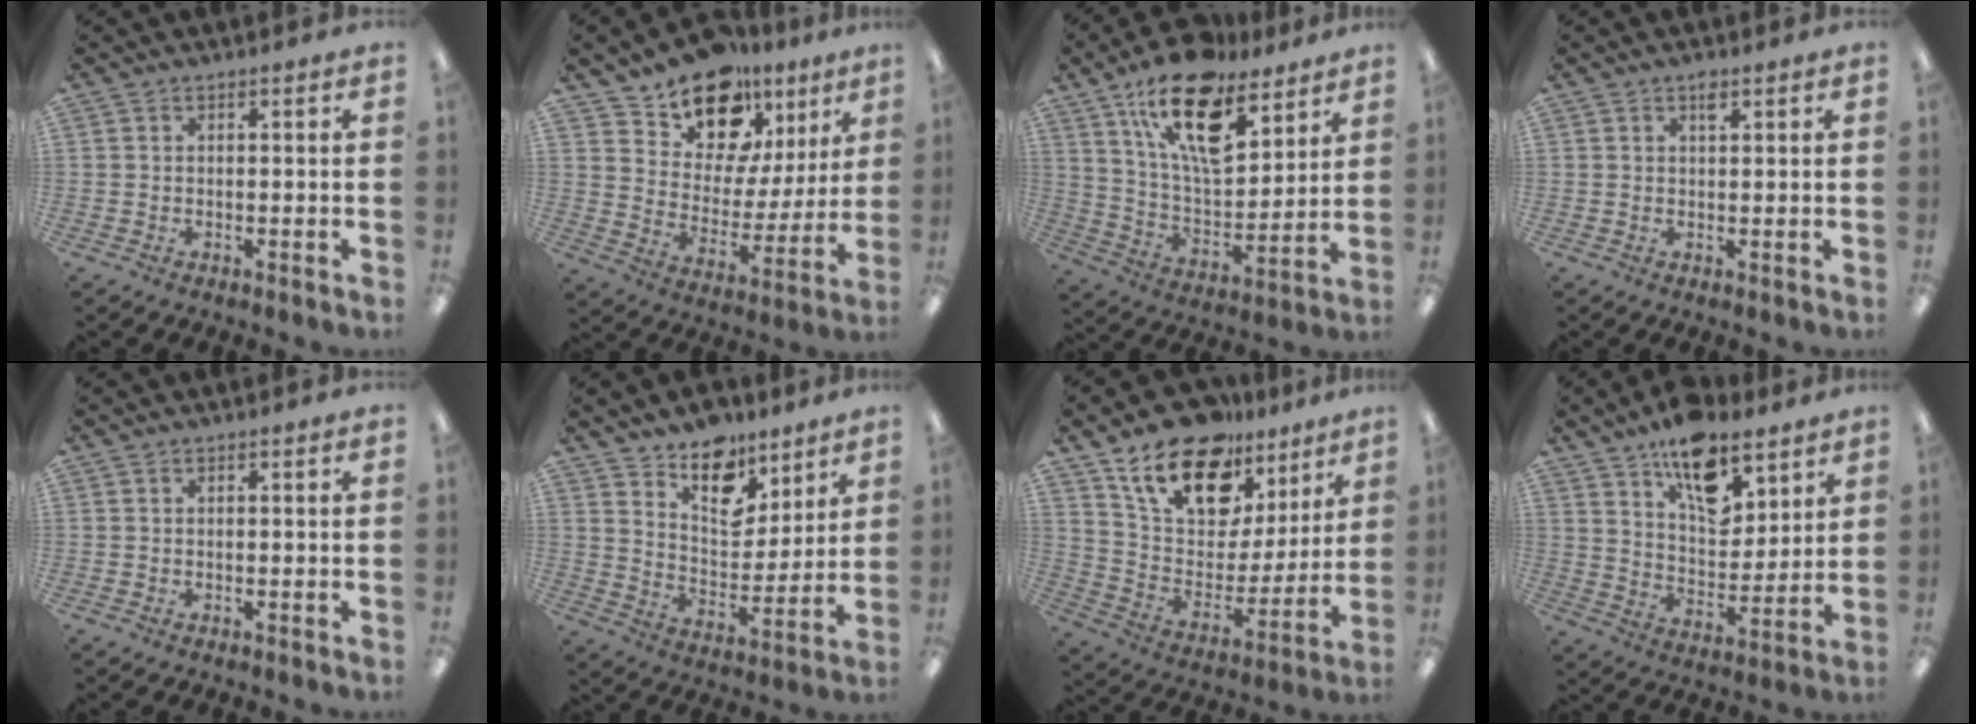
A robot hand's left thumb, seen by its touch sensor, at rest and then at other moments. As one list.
[{"total": 15.0, "force": [11.8, 8.2, 4.3], "torque": [-0.082, -0.090, 0.220]}, {"total": 19.7, "force": [13.0, 8.4, 12.3], "torque": [-0.209, -0.068, 0.225]}, {"total": 1.8, "force": [1.1, 0.7, 1.3], "torque": [-0.021, -0.001, 0.018]}, {"total": 0.0}, {"total": 12.5, "force": [9.7, 6.7, 4.2], "torque": [-0.067, -0.071, 0.181]}, {"total": 20.1, "force": [13.6, 11.2, 9.6], "torque": [-0.179, -0.072, 0.247]}, {"total": 14.9, "force": [10.1, 7.6, 7.9], "torque": [-0.110, -0.057, 0.176]}]